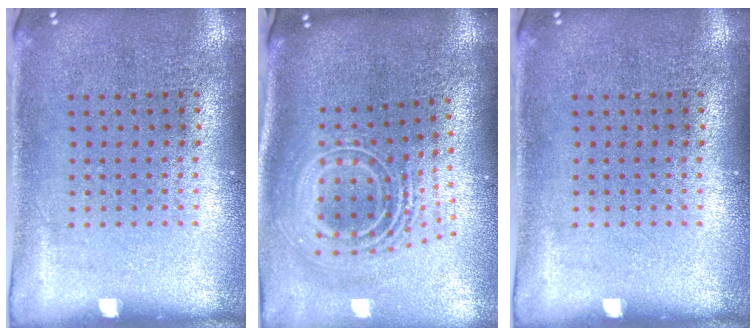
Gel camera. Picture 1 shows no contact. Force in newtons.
{"total": 2.7, "press": 1.8, "slide": 2.0}
{"total": 0.0}